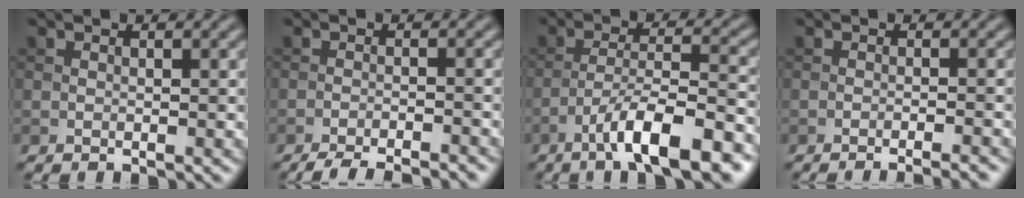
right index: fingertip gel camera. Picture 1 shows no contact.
{"total": 5.9, "force": [-5.4, 0.9, 2.2], "torque": [-0.034, -0.009, -0.079]}
{"total": 9.7, "force": [-6.0, 2.0, 7.3], "torque": [-0.115, 0.013, -0.099]}
{"total": 3.3, "force": [-2.5, 0.5, 2.1], "torque": [-0.021, 0.006, -0.041]}